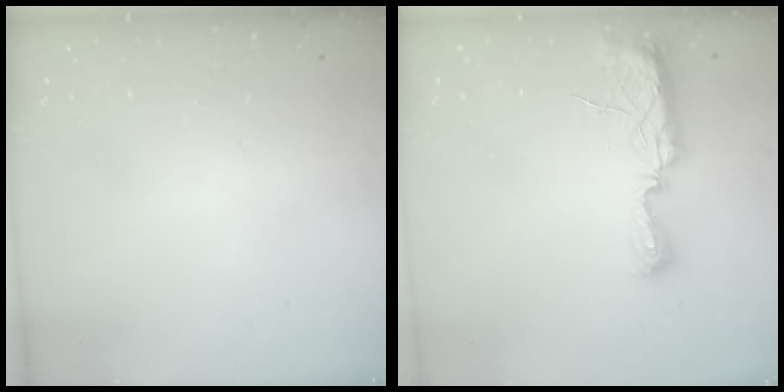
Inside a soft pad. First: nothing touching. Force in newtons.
{"total": 8.1, "press": 8.0, "slide": 1.2}